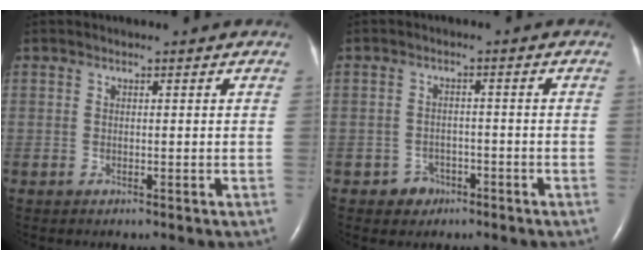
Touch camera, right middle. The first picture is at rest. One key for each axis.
{"total": 2.9, "fx": -1.7, "fy": 2.3, "fz": 0.3, "tx": -0.003, "ty": 0.012, "tz": -0.023}